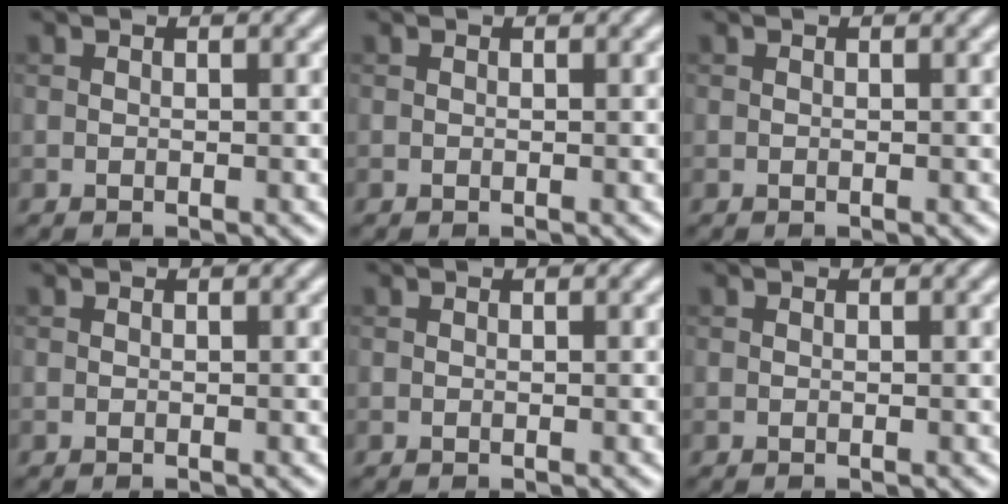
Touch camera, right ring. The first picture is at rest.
{"total": 0.0}
{"total": 0.0}
{"total": 0.0}
{"total": 0.0}
{"total": 0.0}